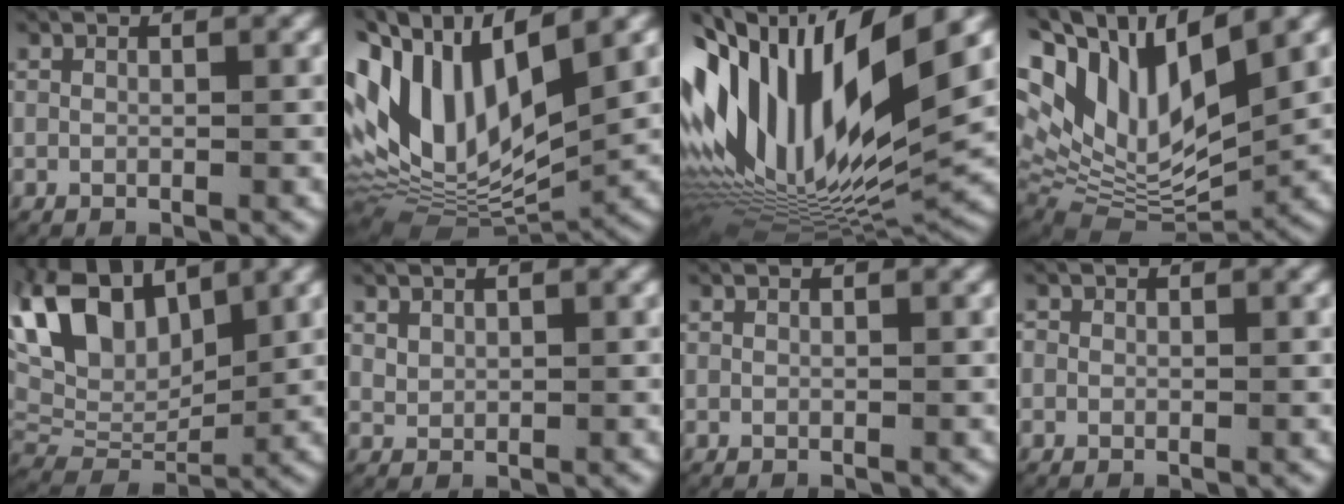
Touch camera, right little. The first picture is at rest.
{"total": 15.9, "force": [1.7, 11.4, 11.0], "torque": [-0.227, -0.010, 0.026]}
{"total": 18.9, "force": [1.1, 12.0, 14.6], "torque": [-0.281, -0.012, 0.027]}
{"total": 14.9, "force": [2.7, 10.8, 9.9], "torque": [-0.217, -0.020, 0.048]}
{"total": 11.5, "force": [3.1, 8.1, 7.6], "torque": [-0.186, -0.023, 0.059]}
{"total": 1.0, "force": [0.6, 0.7, 0.3], "torque": [-0.012, -0.001, 0.020]}
{"total": 0.0}
{"total": 0.8, "force": [-0.1, 0.7, 0.3], "torque": [-0.005, -0.001, -0.004]}